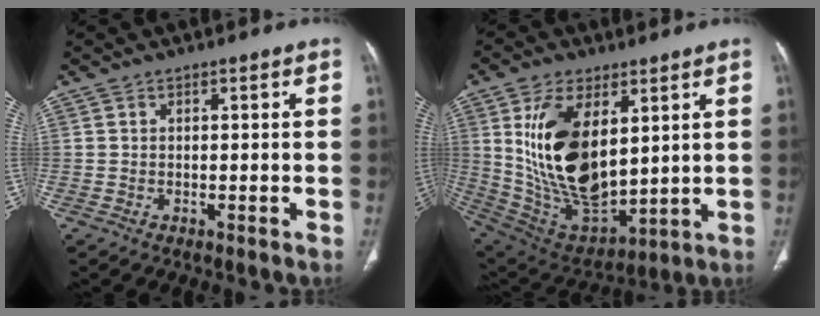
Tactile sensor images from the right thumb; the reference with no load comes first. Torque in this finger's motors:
{"motor_torque": [0.20, 3.07, 2.14, 0.63, 0.70]}